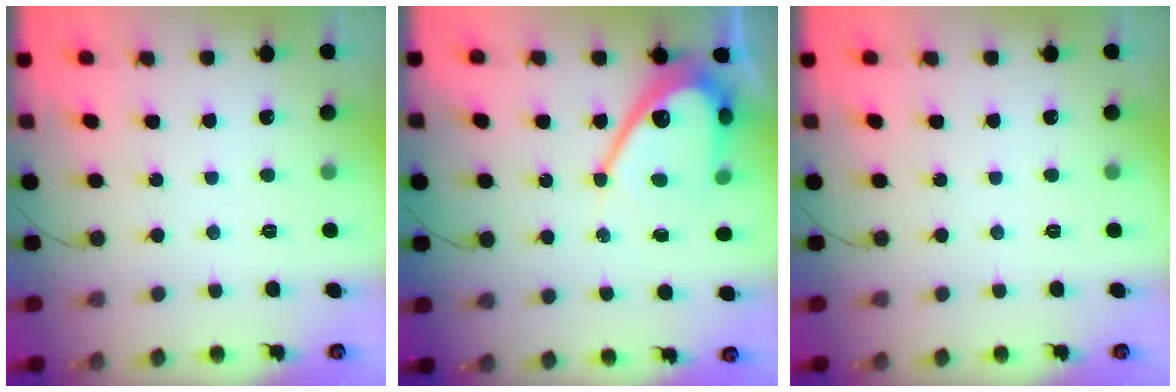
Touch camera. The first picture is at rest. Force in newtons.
{"total": 12.9, "press": 12.9, "slide": 1.0}
{"total": 0.0}